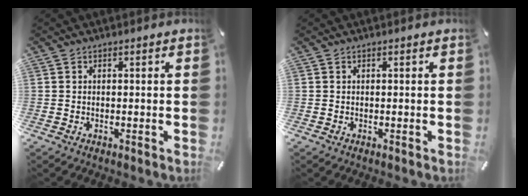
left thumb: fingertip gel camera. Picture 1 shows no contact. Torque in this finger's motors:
{"motor_torque": [-0.01, -0.01, 0.02, 0.02, 0.00]}